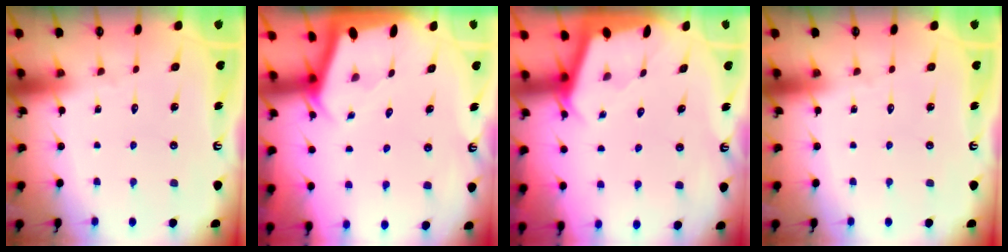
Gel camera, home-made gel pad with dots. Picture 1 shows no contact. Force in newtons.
{"total": 1.9, "press": 1.9, "slide": 0.1}
{"total": 2.0, "press": 2.0, "slide": 0.2}
{"total": 0.0}